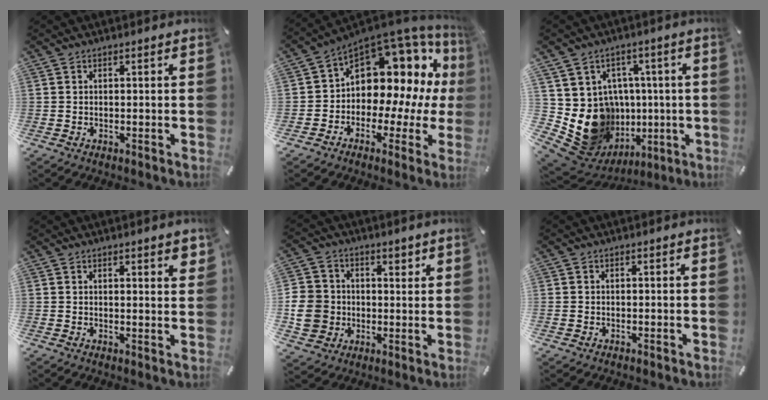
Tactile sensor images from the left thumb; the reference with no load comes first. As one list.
[{"total": 13.4, "force": [5.2, 9.3, 8.1], "torque": [-0.116, -0.068, 0.081]}, {"total": 15.9, "force": [-1.7, 14.4, 6.7], "torque": [-0.108, -0.020, 0.008]}, {"total": 2.1, "force": [1.7, 0.4, 1.1], "torque": [-0.015, -0.005, 0.029]}, {"total": 10.2, "force": [0.4, 9.6, 3.3], "torque": [-0.056, 0.002, 0.012]}, {"total": 0.6, "force": [-0.1, 0.6, 0.2], "torque": [-0.003, 0.004, -0.003]}]